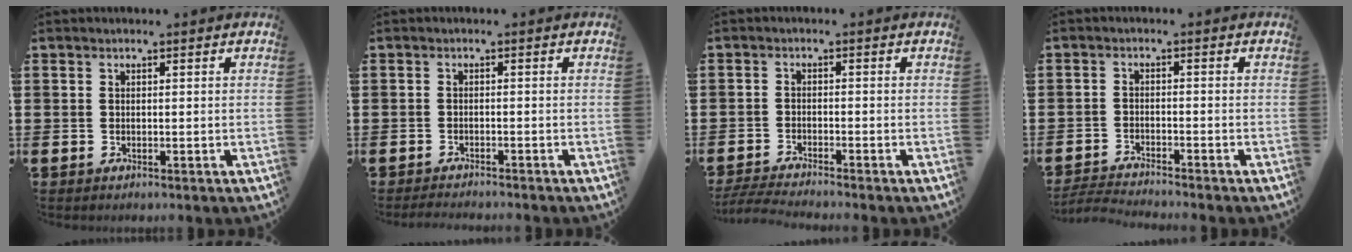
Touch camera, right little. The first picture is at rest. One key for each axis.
{"total": 1.2, "fx": -1.2, "fy": -0.1, "fz": 0.2, "tx": -0.004, "ty": 0.000, "tz": -0.024}
{"total": 2.5, "fx": -2.3, "fy": -0.2, "fz": 0.8, "tx": -0.018, "ty": -0.004, "tz": -0.047}
{"total": 2.5, "fx": -2.4, "fy": -0.2, "fz": 0.3, "tx": -0.005, "ty": 0.000, "tz": -0.050}